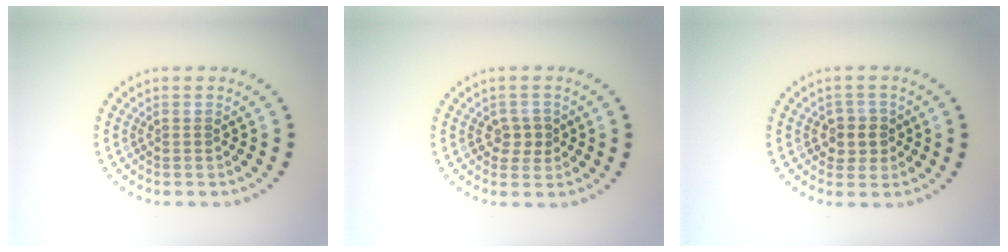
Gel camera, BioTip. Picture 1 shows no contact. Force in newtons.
{"total": 1.8, "press": 1.7, "slide": 0.5}
{"total": 2.2, "press": 2.0, "slide": 1.0}